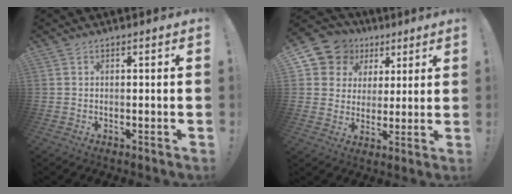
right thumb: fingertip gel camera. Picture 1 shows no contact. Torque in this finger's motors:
{"motor_torque": [0.19, 1.46, -0.07, 0.20, 0.02]}